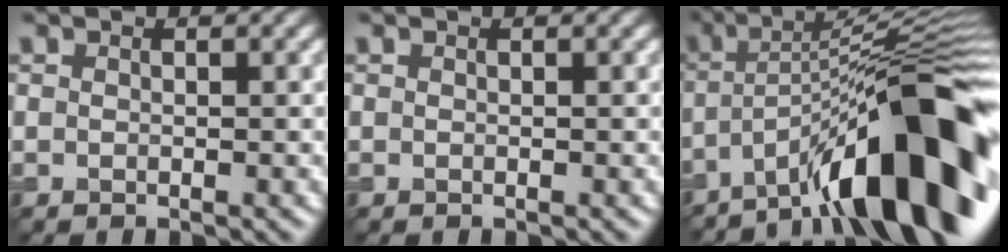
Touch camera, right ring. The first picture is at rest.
{"total": 0.0}
{"total": 14.9, "force": [-7.7, 3.5, 12.3], "torque": [-0.183, 0.018, -0.129]}